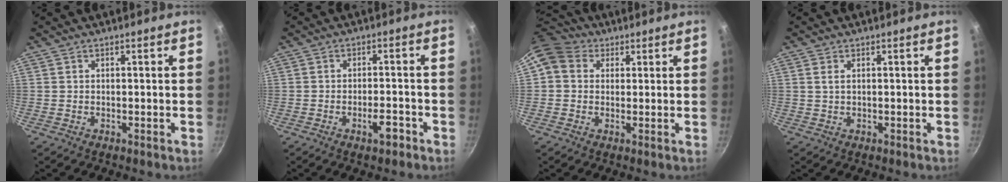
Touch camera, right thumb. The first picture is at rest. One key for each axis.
{"total": 4.1, "fx": -2.4, "fy": 1.5, "fz": 3.1, "tx": -0.034, "ty": 0.018, "tz": -0.034}
{"total": 7.6, "fx": 2.5, "fy": 6.2, "fz": 3.5, "tx": -0.042, "ty": 0.006, "tz": 0.029}
{"total": 1.3, "fx": 0.5, "fy": 0.6, "fz": 1.0, "tx": -0.020, "ty": 0.000, "tz": 0.008}